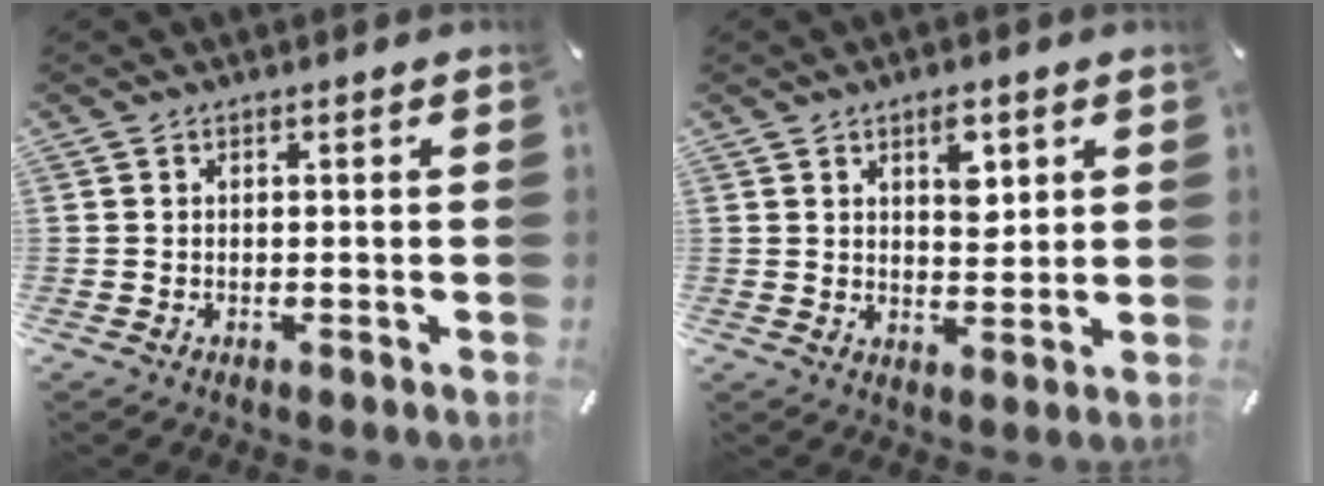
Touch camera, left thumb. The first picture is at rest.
{"total": 6.2, "force": [3.1, 3.4, 4.1], "torque": [-0.041, -0.017, 0.045]}